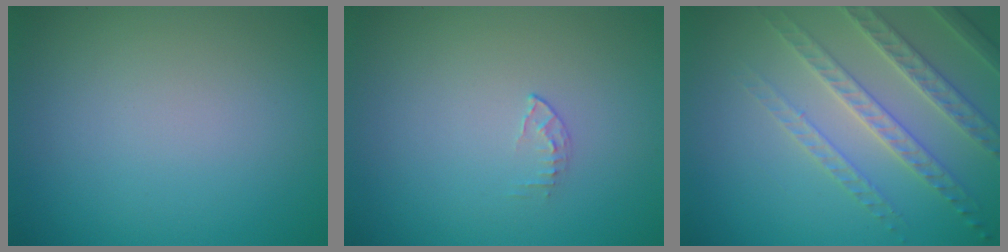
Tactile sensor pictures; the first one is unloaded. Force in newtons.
{"total": 0.6, "press": 0.4, "slide": 0.4}
{"total": 3.9, "press": 3.8, "slide": 1.0}